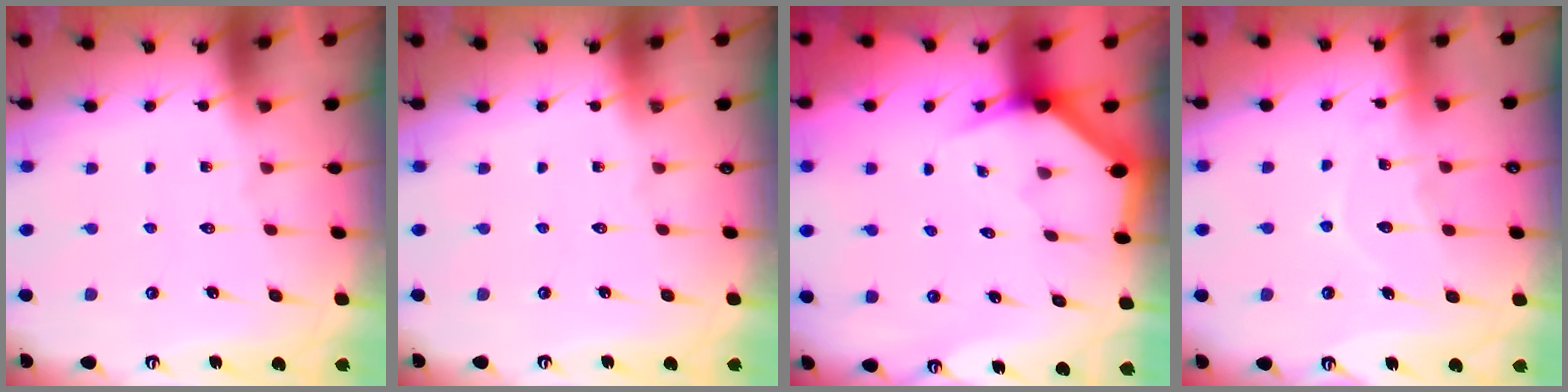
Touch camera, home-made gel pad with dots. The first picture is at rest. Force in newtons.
{"total": 0.0}
{"total": 2.9, "press": 2.9, "slide": 0.0}
{"total": 9.1, "press": 9.1, "slide": 0.9}